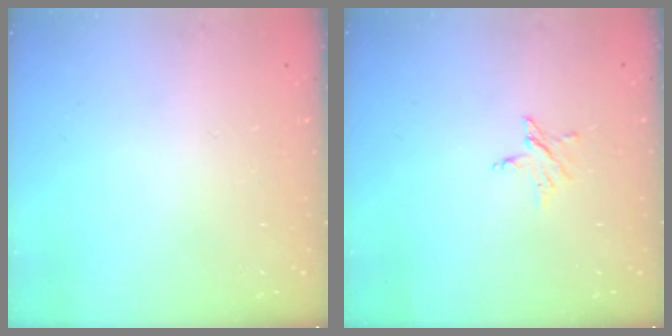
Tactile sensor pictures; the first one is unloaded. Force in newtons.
{"total": 3.6, "press": 3.6, "slide": 0.2}